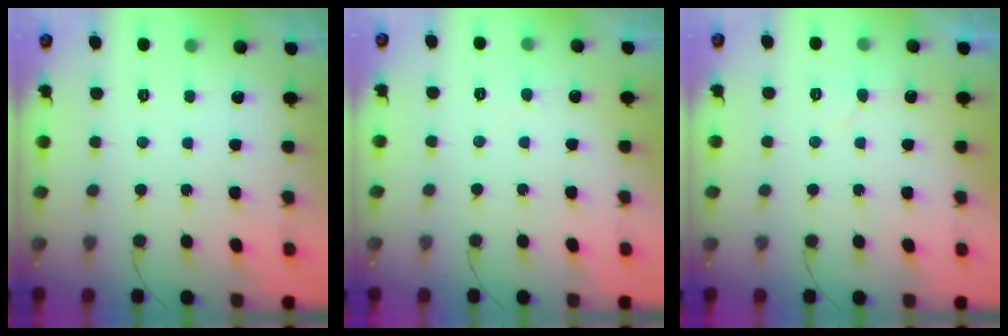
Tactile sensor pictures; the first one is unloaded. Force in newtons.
{"total": 3.7, "press": 3.7, "slide": 0.3}
{"total": 3.6, "press": 3.5, "slide": 0.3}